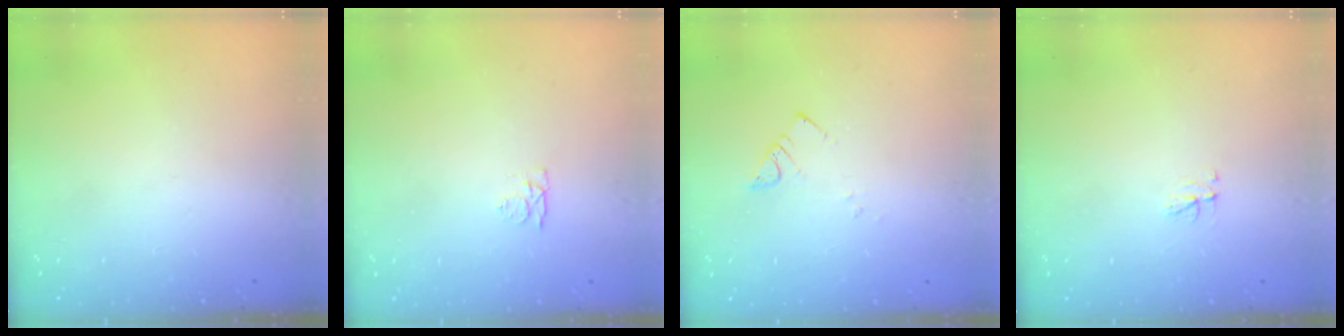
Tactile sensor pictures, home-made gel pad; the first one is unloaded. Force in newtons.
{"total": 3.2, "press": 3.1, "slide": 0.5}
{"total": 2.2, "press": 2.2, "slide": 0.2}
{"total": 2.9, "press": 2.9, "slide": 0.4}